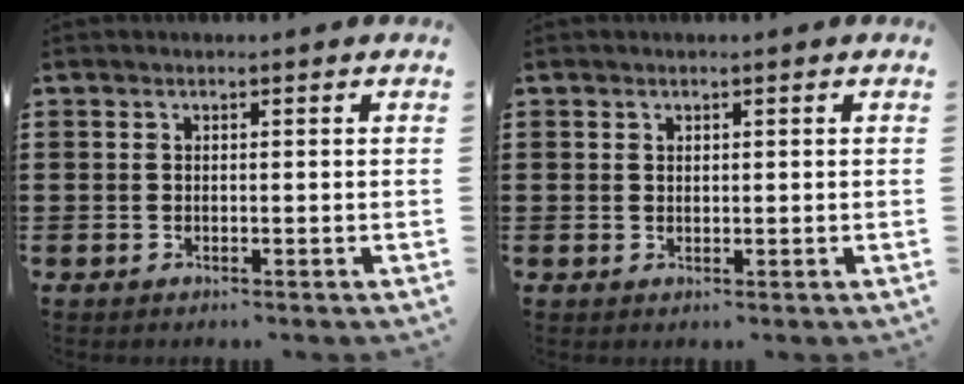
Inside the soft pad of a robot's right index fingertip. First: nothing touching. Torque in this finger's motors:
{"motor_torque": [-0.37, 1.11, -0.04, 0.00]}